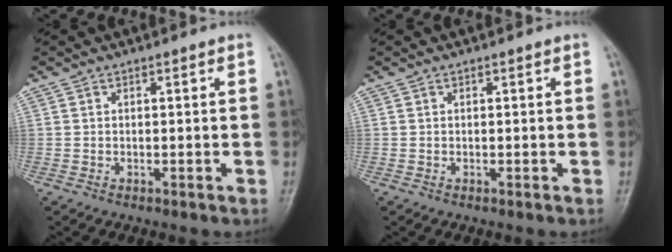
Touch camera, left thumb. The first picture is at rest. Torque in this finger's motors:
{"motor_torque": [0.00, 0.01, 0.00, 0.00, 0.02]}